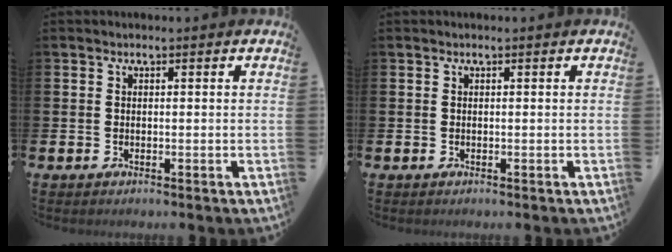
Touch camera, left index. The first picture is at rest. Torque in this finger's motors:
{"motor_torque": [-0.26, 0.19, 0.00, -0.01]}